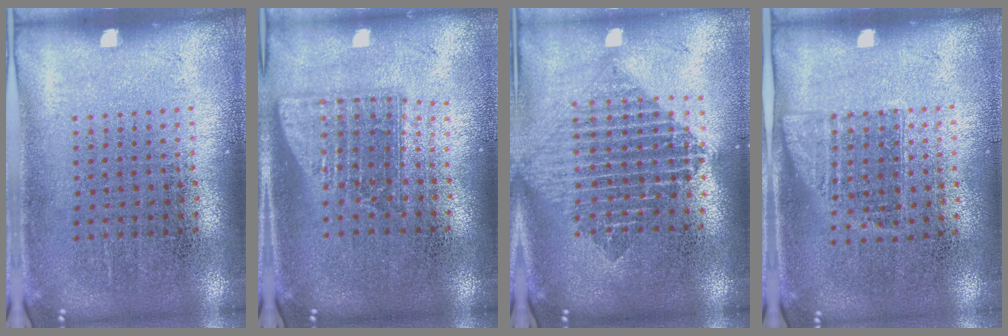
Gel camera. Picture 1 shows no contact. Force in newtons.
{"total": 1.5, "press": 1.2, "slide": 0.9}
{"total": 1.9, "press": 1.6, "slide": 1.1}
{"total": 0.9, "press": 0.8, "slide": 0.5}